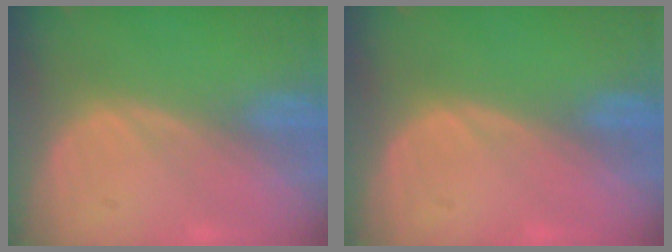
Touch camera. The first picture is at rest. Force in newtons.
{"total": 0.0}